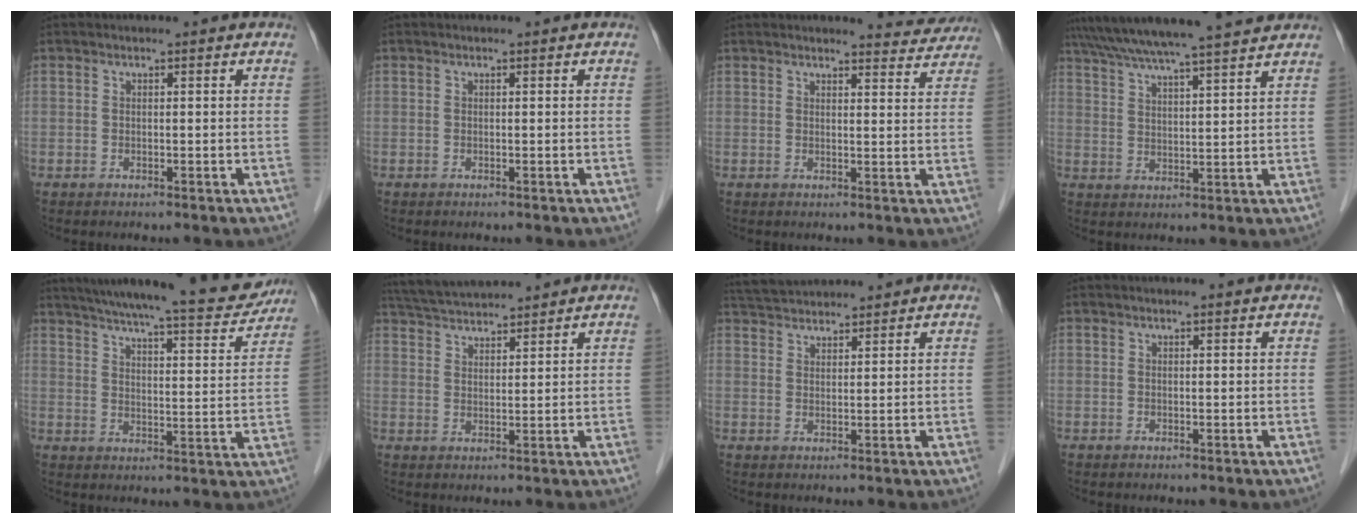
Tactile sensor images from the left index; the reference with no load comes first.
{"total": 0.0}
{"total": 5.4, "force": [5.4, 0.8, 0.2], "torque": [0.001, -0.014, 0.045]}
{"total": 16.5, "force": [14.7, -0.4, 7.3], "torque": [-0.131, 0.019, 0.215]}
{"total": 20.6, "force": [18.6, 2.3, 8.6], "torque": [-0.134, -0.018, 0.243]}
{"total": 8.8, "force": [8.4, 0.6, 2.6], "torque": [-0.056, 0.033, 0.145]}
{"total": 7.0, "force": [6.8, 0.8, 1.6], "torque": [-0.037, 0.039, 0.116]}
{"total": 1.3, "force": [1.2, -0.1, 0.4], "torque": [-0.012, 0.005, 0.017]}